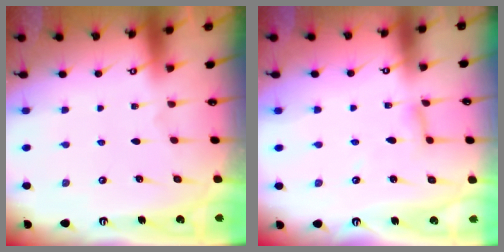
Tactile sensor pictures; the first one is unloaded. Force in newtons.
{"total": 2.8, "press": 2.8, "slide": 0.2}